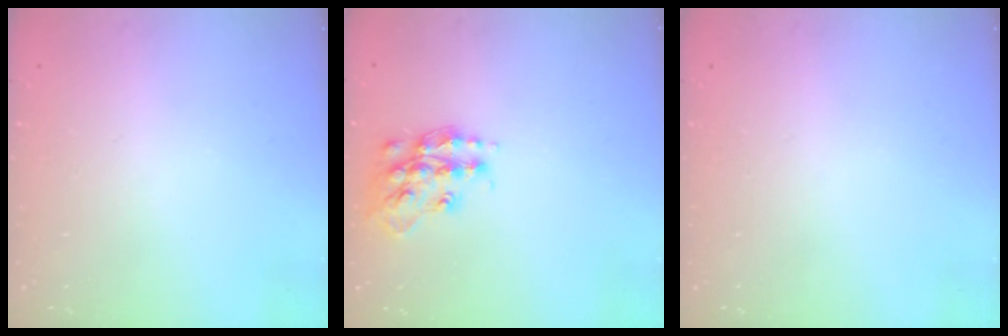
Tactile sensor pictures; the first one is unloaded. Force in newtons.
{"total": 15.2, "press": 15.2, "slide": 0.9}
{"total": 0.0}